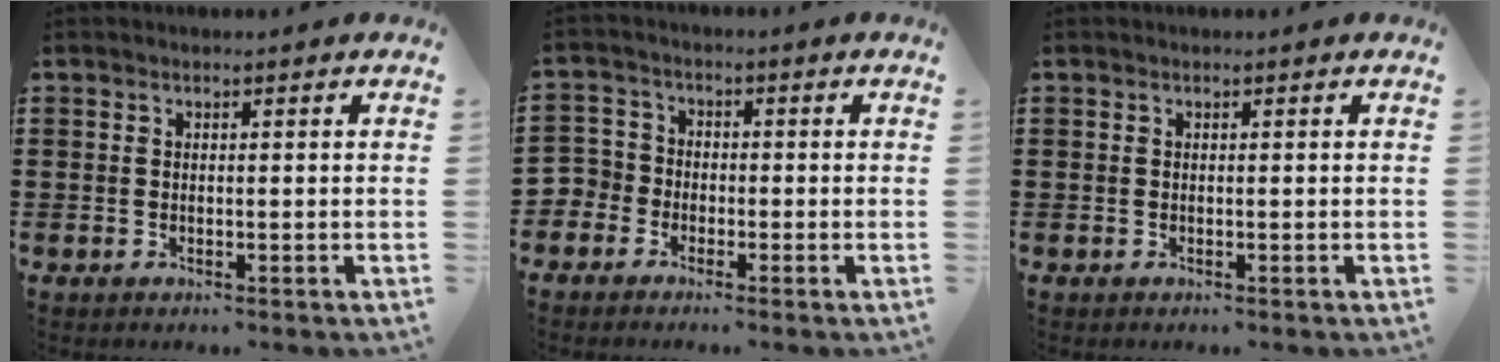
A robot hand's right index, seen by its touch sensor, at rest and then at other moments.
{"total": 3.3, "force": [-2.1, 2.5, 0.2], "torque": [-0.033, -0.001, -0.054]}
{"total": 0.0}